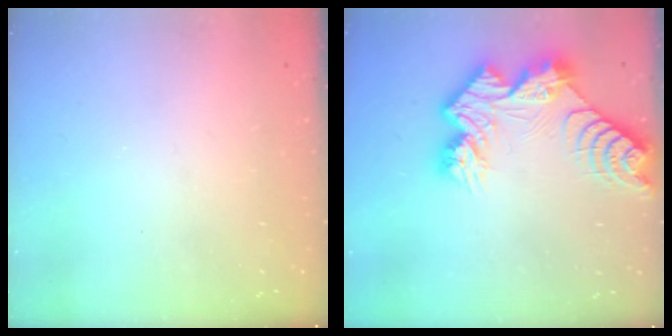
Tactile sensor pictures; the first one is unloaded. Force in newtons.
{"total": 13.4, "press": 13.4, "slide": 1.1}